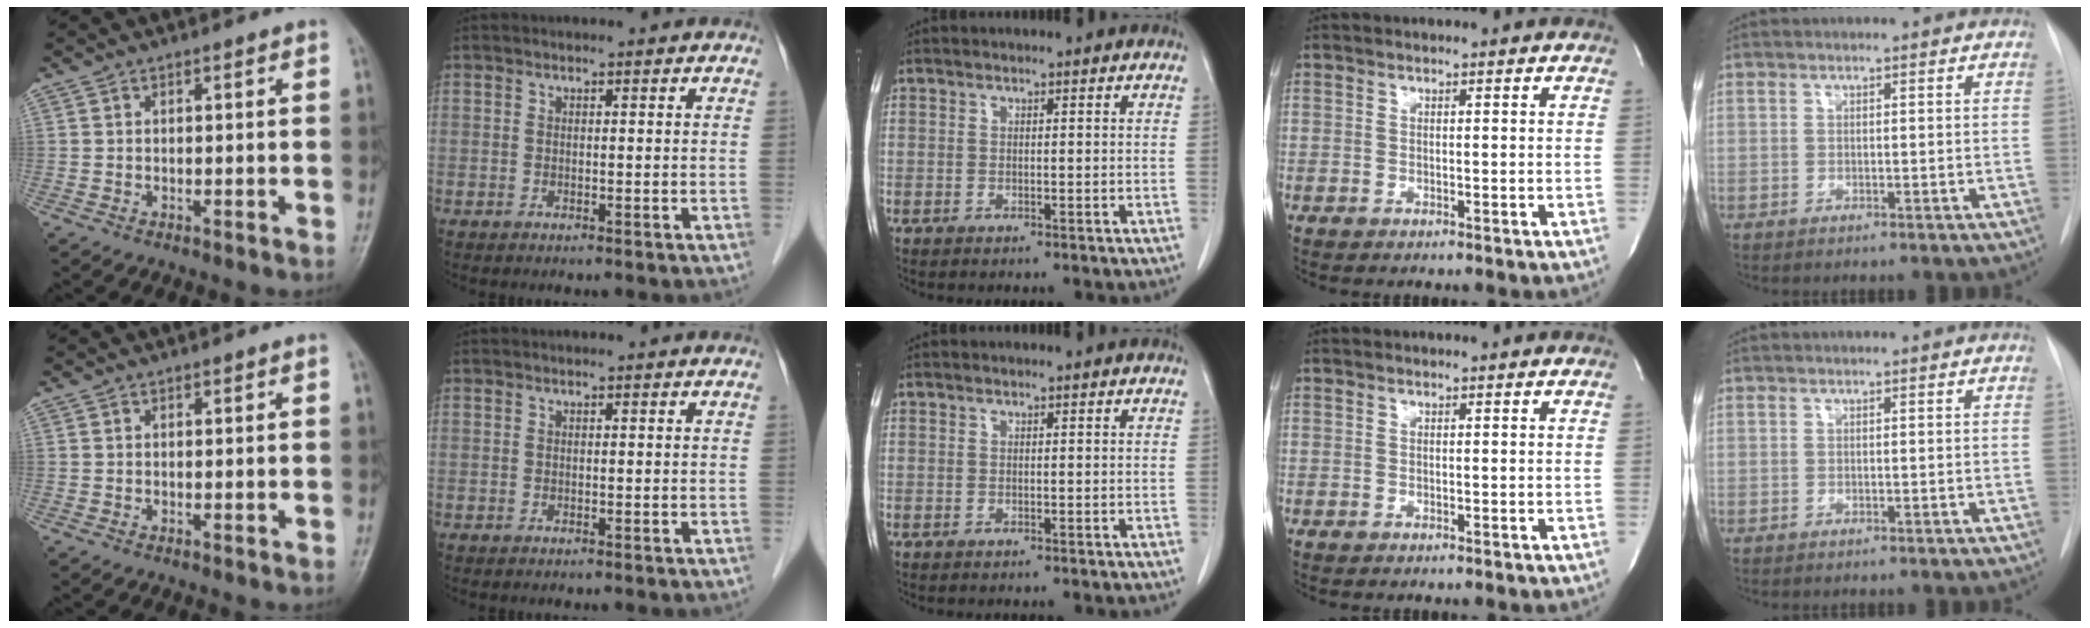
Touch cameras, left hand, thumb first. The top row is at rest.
{}